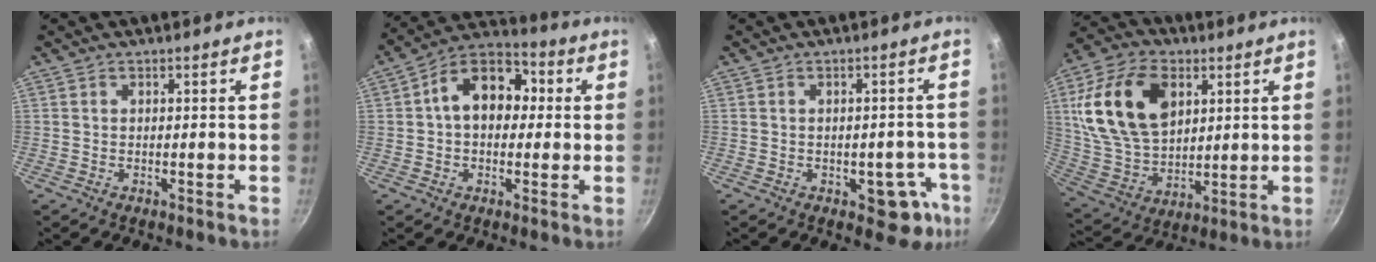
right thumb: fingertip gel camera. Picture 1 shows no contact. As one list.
[{"total": 13.4, "force": [1.6, 9.5, 9.3], "torque": [-0.099, 0.034, 0.005]}, {"total": 7.7, "force": [-3.2, 4.6, 5.3], "torque": [-0.010, 0.025, -0.030]}, {"total": 20.7, "force": [6.2, 13.4, 14.6], "torque": [-0.257, -0.008, 0.121]}]